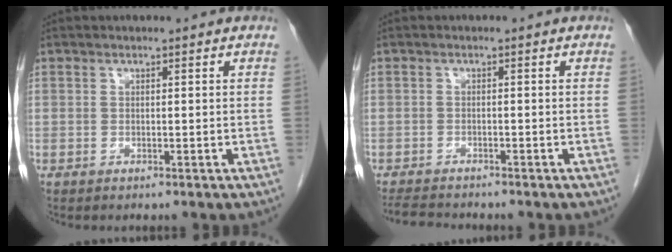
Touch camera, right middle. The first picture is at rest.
{"total": 4.4, "force": [-4.2, 0.3, 1.2], "torque": [-0.023, -0.018, -0.071]}